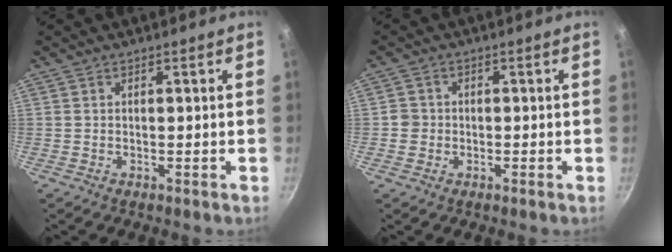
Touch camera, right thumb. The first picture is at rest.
{"total": 2.5, "force": [-0.6, 2.3, 0.6], "torque": [-0.001, 0.010, -0.011]}